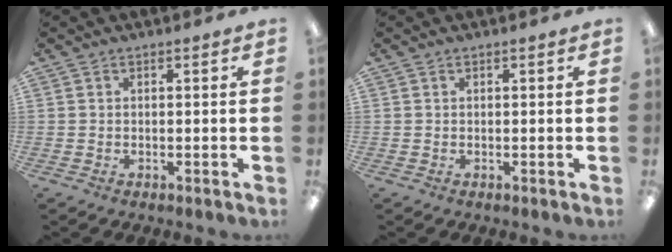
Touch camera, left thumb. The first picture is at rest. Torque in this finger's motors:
{"motor_torque": [-0.03, 0.00, -0.02, 0.02, 0.00]}